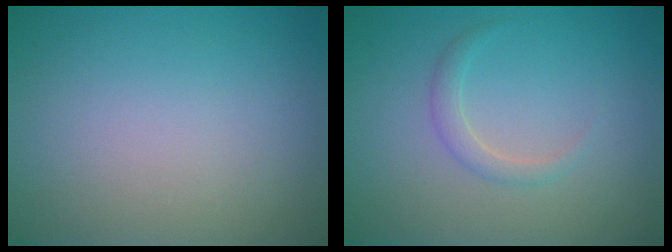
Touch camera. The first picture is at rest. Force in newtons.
{"total": 1.4, "press": 1.4, "slide": 0.1}